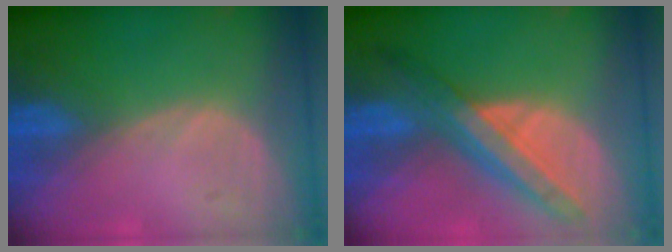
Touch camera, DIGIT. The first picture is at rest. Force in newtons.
{"total": 8.6, "press": 7.6, "slide": 4.1}